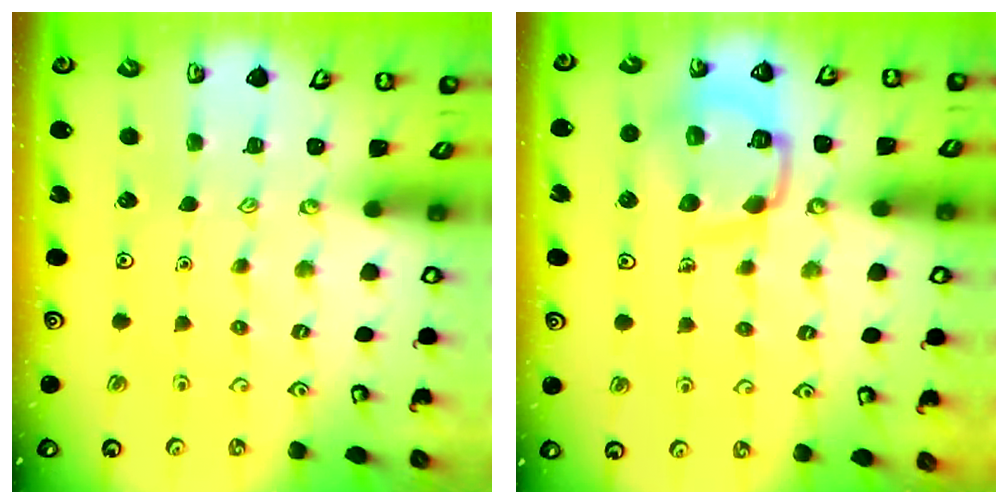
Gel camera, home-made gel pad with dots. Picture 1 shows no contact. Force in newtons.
{"total": 12.4, "press": 12.3, "slide": 1.2}